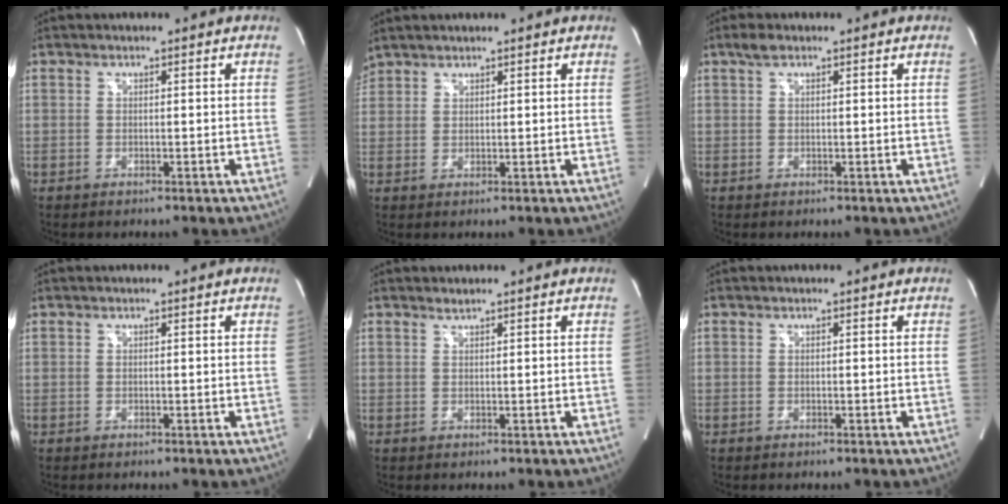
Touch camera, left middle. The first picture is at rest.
{"total": 3.1, "force": [3.0, 0.8, 0.6], "torque": [-0.019, 0.030, 0.060]}
{"total": 1.7, "force": [1.2, 0.6, 1.1], "torque": [-0.027, 0.013, 0.022]}
{"total": 0.0}
{"total": 0.7, "force": [0.6, -0.2, 0.1], "torque": [-0.007, -0.003, 0.014]}
{"total": 0.0}